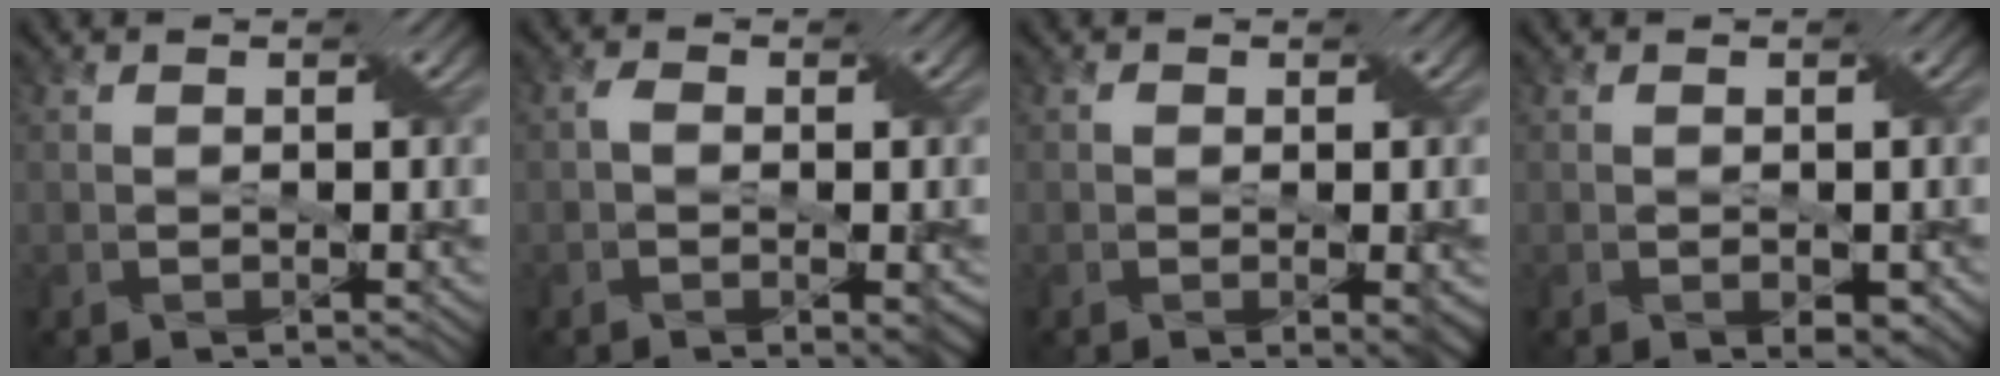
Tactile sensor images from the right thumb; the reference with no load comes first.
{"total": 4.2, "force": [-1.1, 2.1, 3.4], "torque": [-0.051, -0.004, -0.020]}
{"total": 4.3, "force": [-1.2, 2.1, 3.5], "torque": [-0.042, -0.011, -0.013]}
{"total": 2.5, "force": [-0.5, 1.7, 1.8], "torque": [-0.017, -0.006, -0.002]}